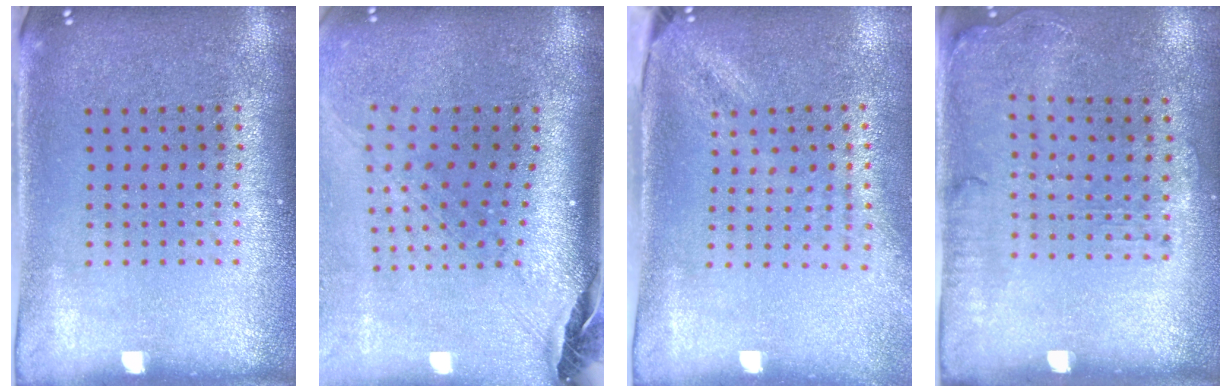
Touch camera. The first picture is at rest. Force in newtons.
{"total": 2.5, "press": 1.7, "slide": 1.8}
{"total": 1.9, "press": 1.5, "slide": 1.2}
{"total": 1.6, "press": 1.3, "slide": 1.0}